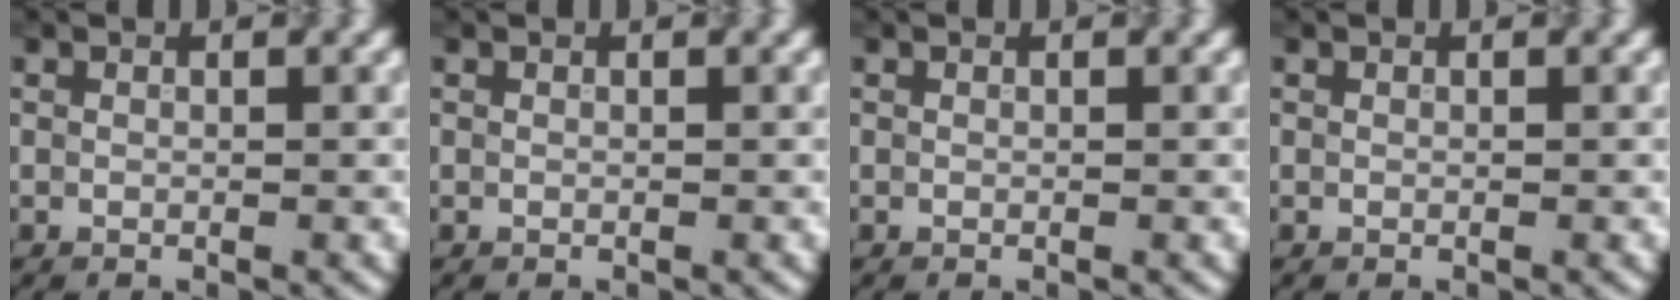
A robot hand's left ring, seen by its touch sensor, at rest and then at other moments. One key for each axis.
{"total": 0.0}
{"total": 0.0}
{"total": 0.0}